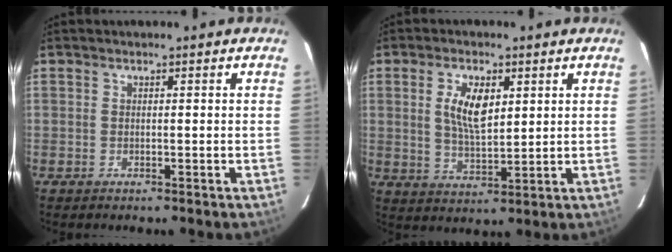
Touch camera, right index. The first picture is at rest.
{"total": 7.7, "force": [2.4, 3.5, 6.4], "torque": [-0.118, 0.002, 0.049]}